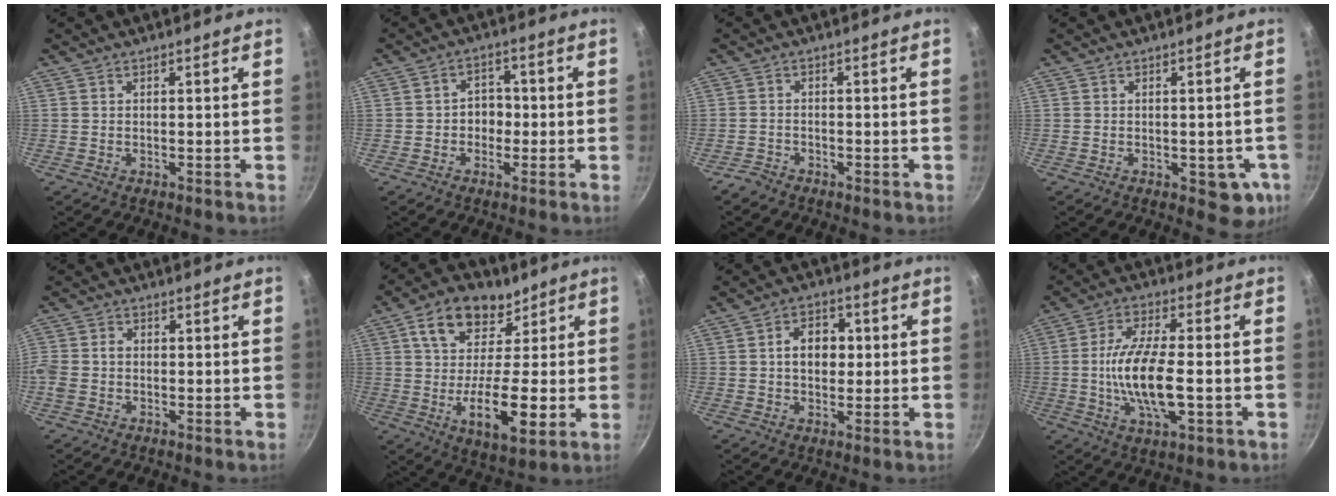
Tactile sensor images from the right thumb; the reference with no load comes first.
{"total": 4.4, "force": [-0.8, 3.7, 2.3], "torque": [0.002, 0.014, -0.015]}
{"total": 2.0, "force": [-1.8, 0.9, 0.2], "torque": [-0.007, 0.020, -0.032]}
{"total": 6.4, "force": [-1.7, 3.5, 5.1], "torque": [-0.031, 0.002, -0.018]}
{"total": 5.0, "force": [-0.8, 4.0, 2.9], "torque": [-0.066, 0.007, -0.027]}
{"total": 17.3, "force": [3.3, 11.2, 12.8], "torque": [-0.171, -0.015, 0.049]}
{"total": 7.3, "force": [0.6, 5.4, 4.8], "torque": [-0.044, 0.010, 0.004]}
{"total": 13.2, "force": [-2.2, 4.8, 12.0], "torque": [-0.230, 0.016, -0.051]}